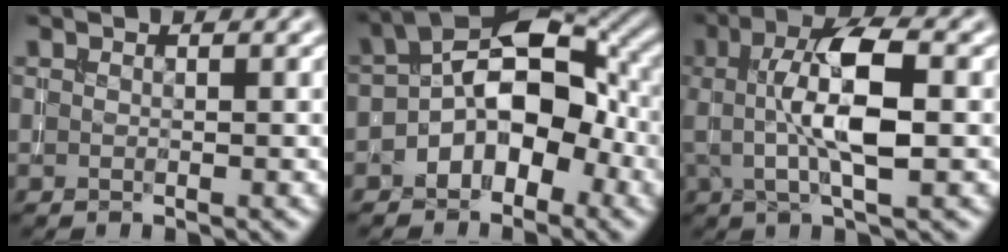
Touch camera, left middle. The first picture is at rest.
{"total": 7.3, "force": [-1.8, 4.3, 5.6], "torque": [-0.068, 0.024, -0.041]}
{"total": 7.1, "force": [0.6, 2.0, 6.8], "torque": [-0.114, 0.009, 0.005]}